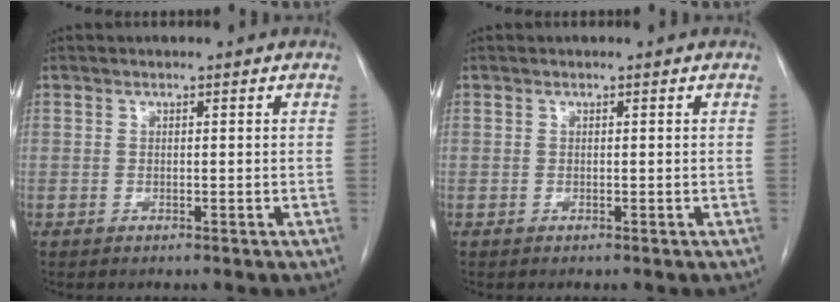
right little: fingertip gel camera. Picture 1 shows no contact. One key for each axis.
{"total": 0.0}